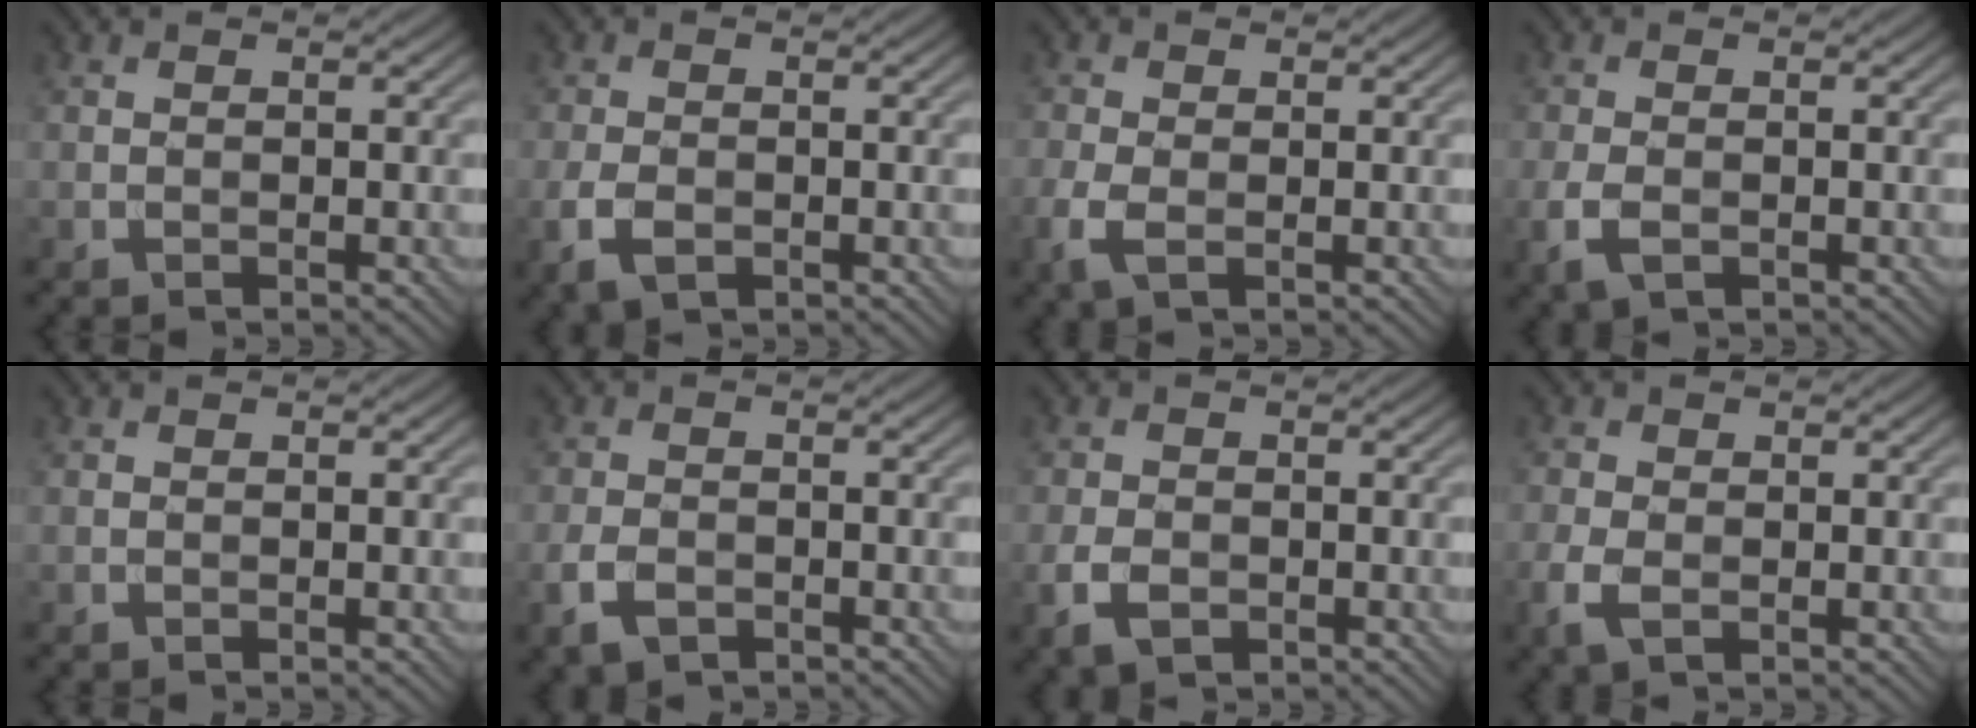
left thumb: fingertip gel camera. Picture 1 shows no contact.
{"total": 3.3, "force": [-1.3, 1.9, 2.4], "torque": [-0.062, -0.008, -0.027]}
{"total": 3.1, "force": [-0.8, 1.7, 2.5], "torque": [-0.074, -0.004, -0.021]}
{"total": 3.1, "force": [-1.1, 1.5, 2.5], "torque": [-0.067, -0.008, -0.023]}
{"total": 0.0}
{"total": 3.3, "force": [-1.9, 1.9, 2.0], "torque": [-0.049, -0.008, -0.042]}
{"total": 3.3, "force": [-1.4, 2.1, 2.1], "torque": [-0.055, -0.008, -0.031]}
{"total": 3.0, "force": [-0.9, 1.9, 2.2], "torque": [-0.068, -0.005, -0.021]}